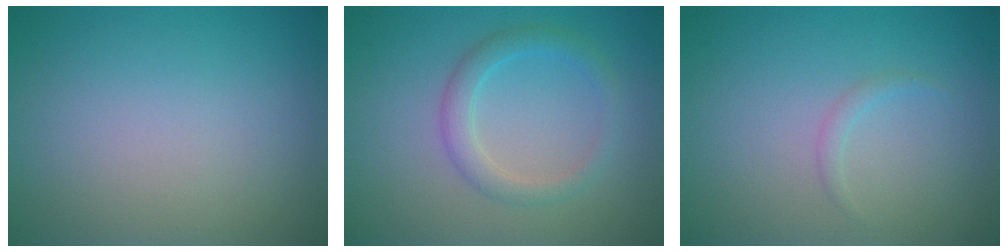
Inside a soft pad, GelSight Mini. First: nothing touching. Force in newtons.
{"total": 2.5, "press": 2.4, "slide": 0.2}
{"total": 0.7, "press": 0.7, "slide": 0.0}